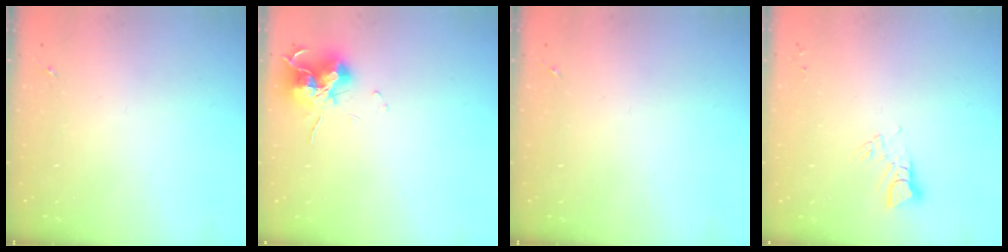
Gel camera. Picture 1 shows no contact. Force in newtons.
{"total": 12.6, "press": 12.5, "slide": 1.4}
{"total": 0.0}
{"total": 3.8, "press": 3.7, "slide": 0.3}